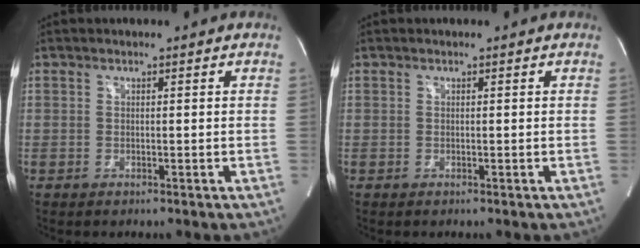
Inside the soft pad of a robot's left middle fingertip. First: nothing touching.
{"total": 0.0}